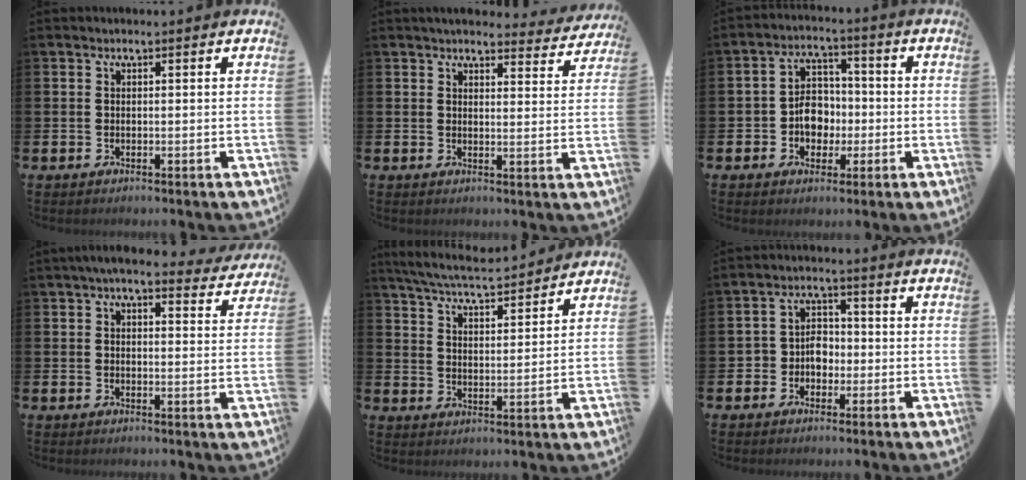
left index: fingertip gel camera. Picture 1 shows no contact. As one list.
[{"total": 4.3, "force": [4.1, 0.9, 0.7], "torque": [-0.014, -0.027, 0.071]}, {"total": 5.6, "force": [-0.9, 4.5, 3.1], "torque": [-0.050, 0.008, -0.025]}, {"total": 5.3, "force": [4.7, 1.0, 2.1], "torque": [-0.041, -0.017, 0.084]}, {"total": 6.1, "force": [5.9, 0.4, 1.5], "torque": [-0.051, -0.038, 0.104]}, {"total": 3.6, "force": [-1.2, 3.0, 1.5], "torque": [-0.027, 0.004, -0.031]}]